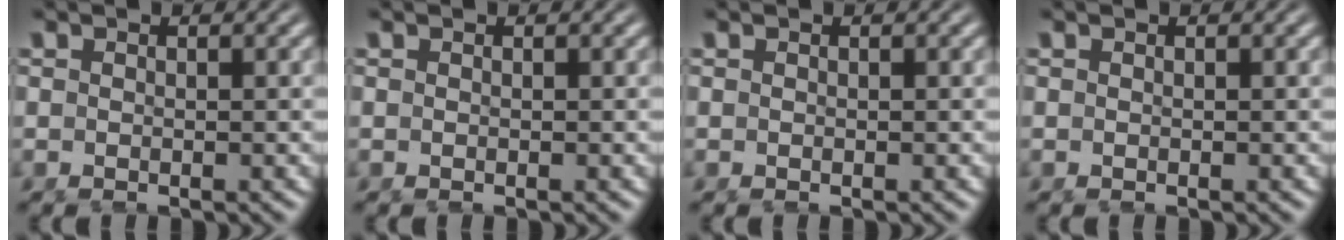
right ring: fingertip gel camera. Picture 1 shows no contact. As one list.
[{"total": 0.0}, {"total": 0.0}, {"total": 0.0}]